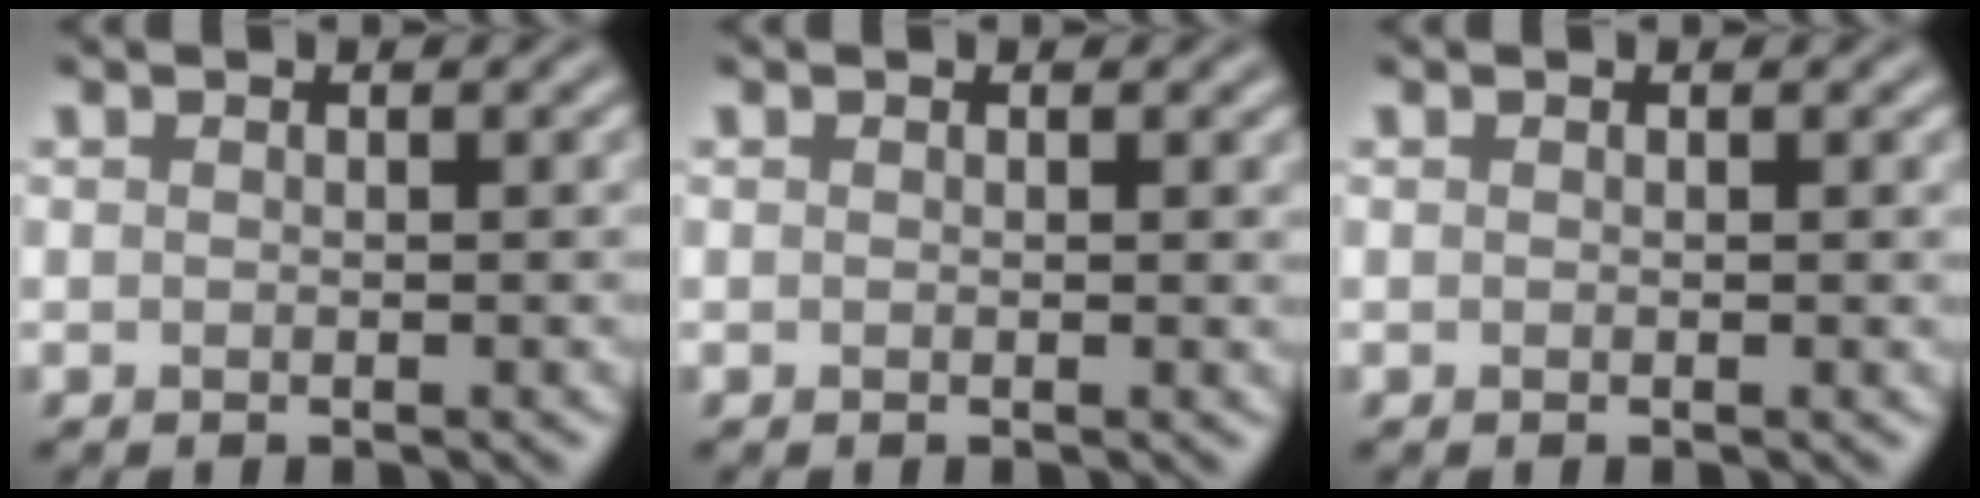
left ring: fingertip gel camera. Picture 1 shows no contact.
{"total": 0.0}
{"total": 0.0}